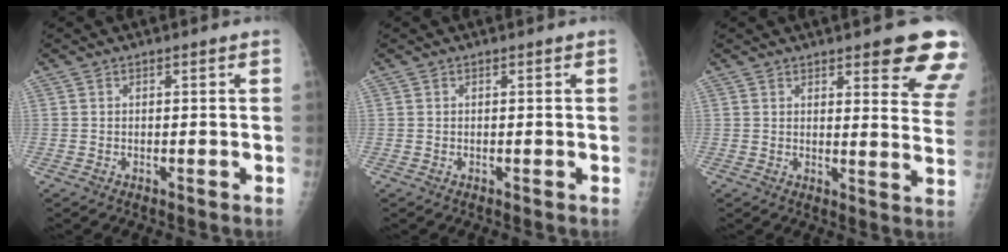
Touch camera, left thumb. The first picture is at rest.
{"total": 0.0}
{"total": 13.1, "force": [8.8, 3.6, 9.1], "torque": [-0.069, -0.048, 0.089]}